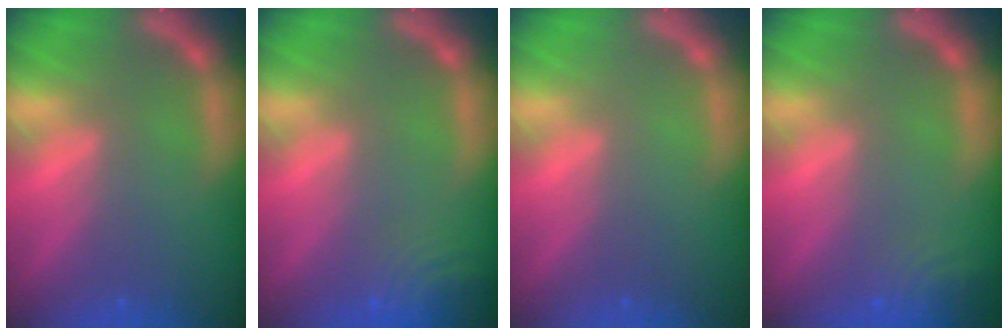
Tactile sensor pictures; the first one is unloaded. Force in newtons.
{"total": 5.6}
{"total": 0.0}
{"total": 3.5}